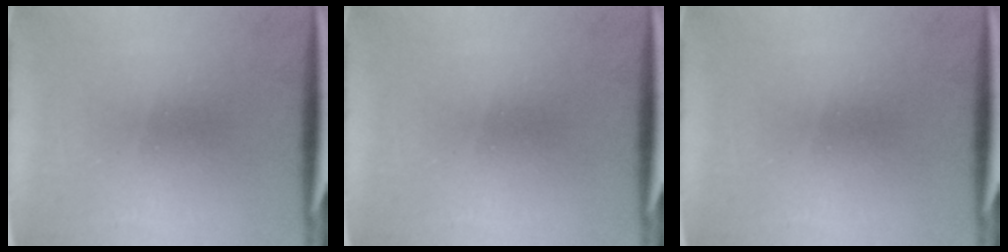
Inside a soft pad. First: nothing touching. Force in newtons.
{"total": 0.0}
{"total": 0.0}